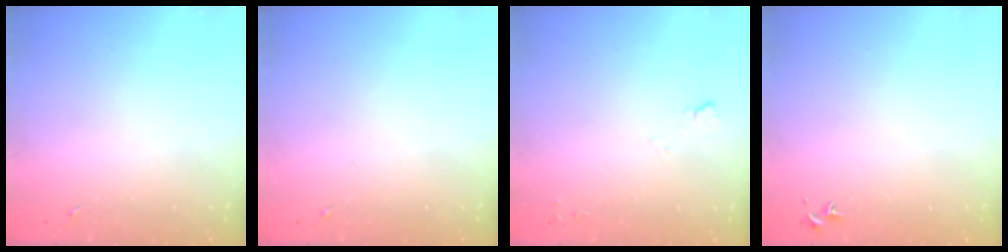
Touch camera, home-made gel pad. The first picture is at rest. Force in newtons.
{"total": 0.0}
{"total": 5.1, "press": 5.1, "slide": 0.6}
{"total": 0.7, "press": 0.6, "slide": 0.5}